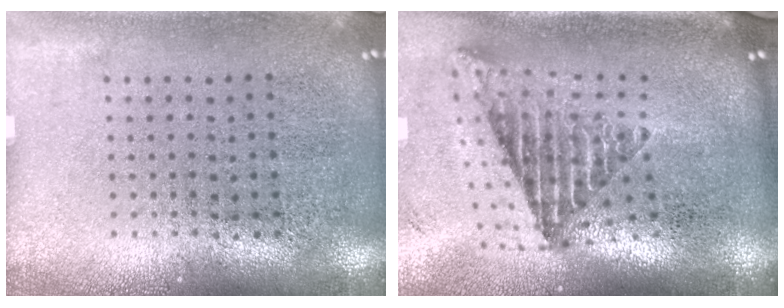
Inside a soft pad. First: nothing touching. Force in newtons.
{"total": 2.5, "press": 1.6, "slide": 1.9}